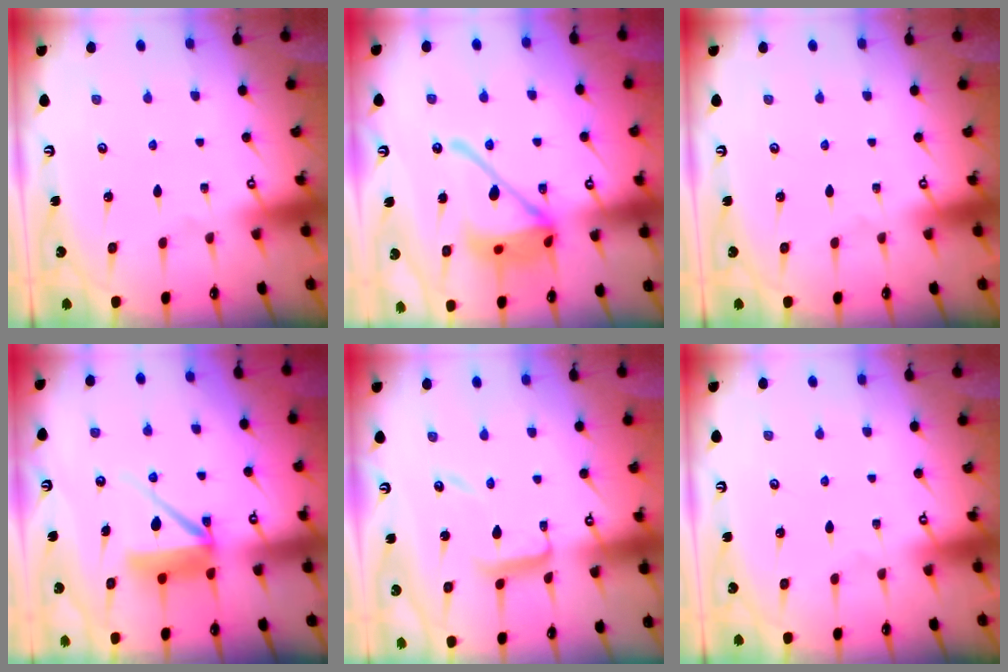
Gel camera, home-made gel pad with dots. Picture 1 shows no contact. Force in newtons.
{"total": 17.8, "press": 17.7, "slide": 2.0}
{"total": 0.0}
{"total": 9.0, "press": 8.9, "slide": 0.9}
{"total": 11.1, "press": 11.0, "slide": 0.9}
{"total": 0.0}